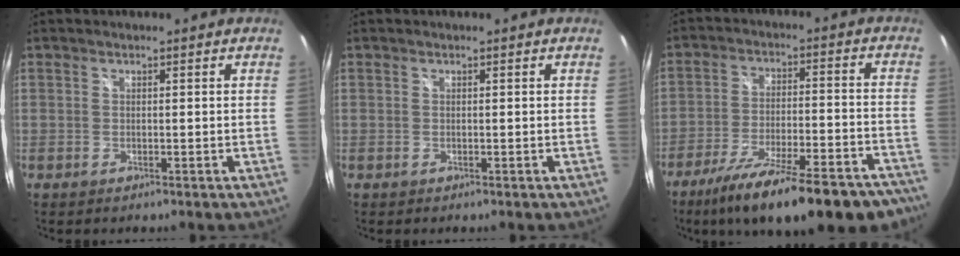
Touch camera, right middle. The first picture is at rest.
{"total": 0.0}
{"total": 24.8, "force": [-19.7, 6.1, 13.8], "torque": [-0.228, -0.042, -0.277]}